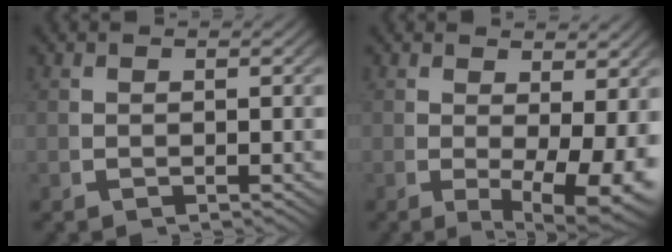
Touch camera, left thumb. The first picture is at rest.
{"total": 6.6, "force": [-0.3, 3.5, 5.6], "torque": [-0.083, -0.027, 0.006]}